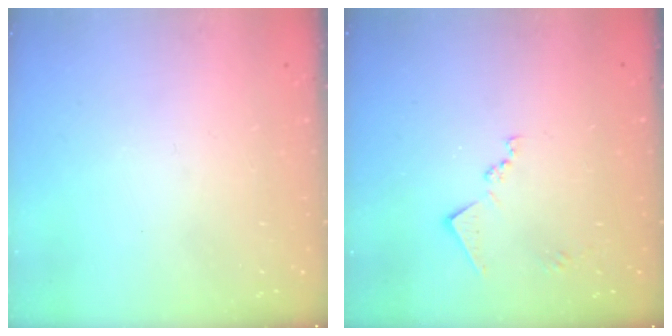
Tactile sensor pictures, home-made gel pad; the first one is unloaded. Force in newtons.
{"total": 10.2, "press": 10.2, "slide": 0.5}